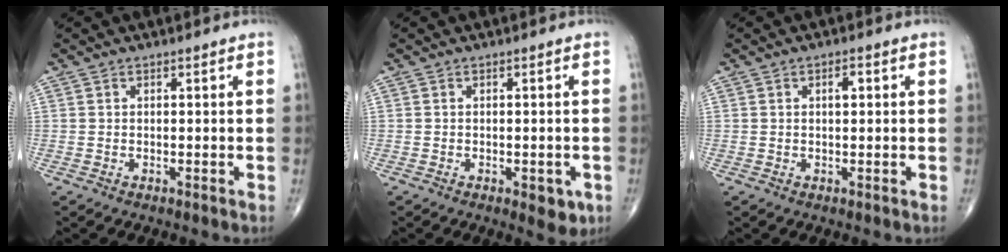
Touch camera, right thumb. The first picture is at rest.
{"total": 3.8, "force": [-1.4, 1.8, 3.1], "torque": [-0.022, -0.003, -0.011]}
{"total": 1.9, "force": [0.5, 0.8, 1.6], "torque": [-0.022, 0.002, 0.006]}